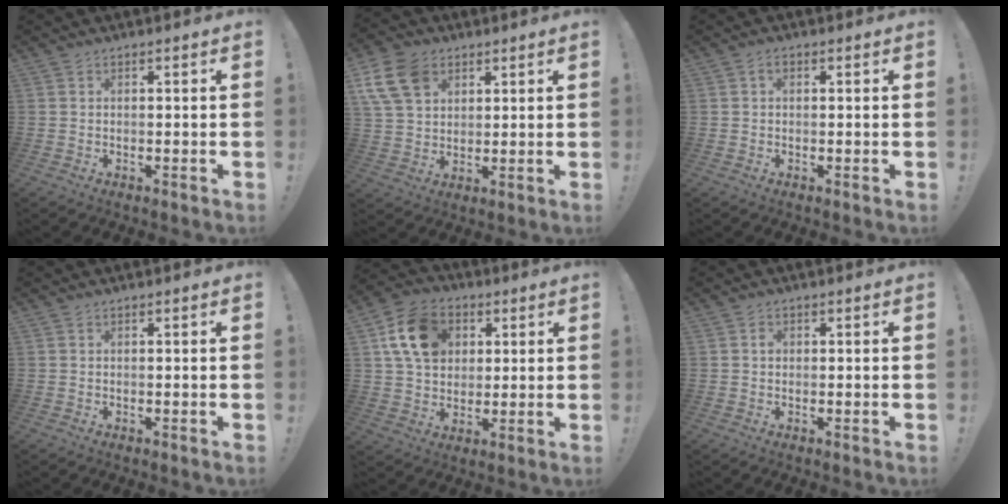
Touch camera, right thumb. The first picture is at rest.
{"total": 12.8, "force": [6.0, 9.1, 6.8], "torque": [-0.134, -0.029, 0.117]}
{"total": 1.3, "force": [0.2, 1.0, 0.8], "torque": [-0.021, 0.008, 0.004]}
{"total": 0.0}
{"total": 15.4, "force": [5.0, 11.8, 8.6], "torque": [-0.130, -0.003, 0.103]}
{"total": 0.0}